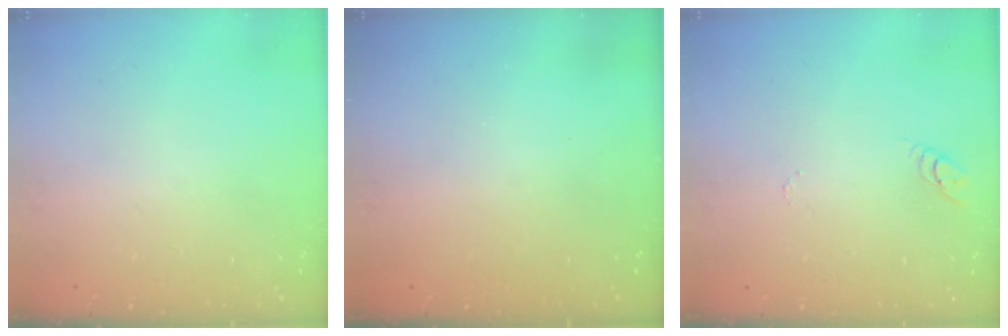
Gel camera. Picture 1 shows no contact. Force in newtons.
{"total": 0.0}
{"total": 2.9, "press": 2.9, "slide": 0.4}